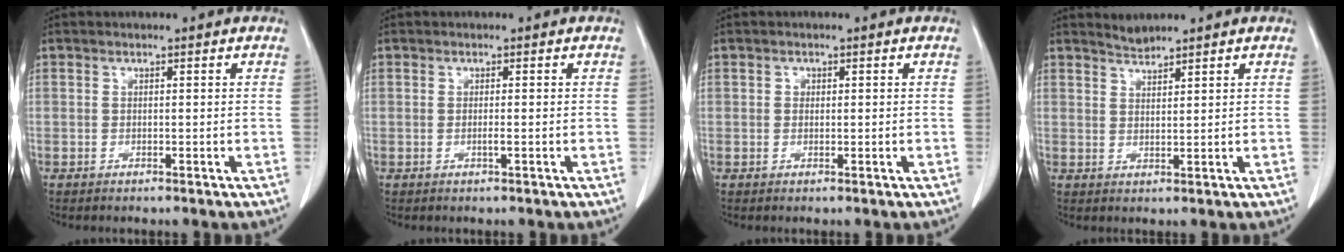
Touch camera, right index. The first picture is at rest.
{"total": 1.1, "force": [-0.3, 0.2, 1.1], "torque": [-0.023, 0.000, -0.004]}
{"total": 1.1, "force": [0.1, 0.9, 0.5], "torque": [-0.012, 0.005, 0.004]}
{"total": 2.4, "force": [2.4, 0.2, 0.3], "torque": [-0.004, 0.001, 0.047]}